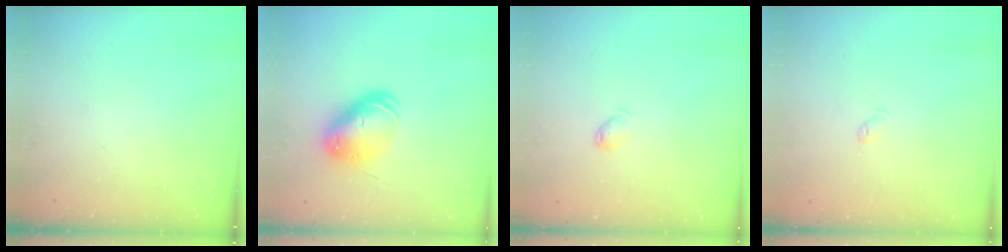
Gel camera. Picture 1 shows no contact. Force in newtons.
{"total": 9.6, "press": 9.4, "slide": 1.8}
{"total": 3.2, "press": 3.1, "slide": 0.4}
{"total": 2.6, "press": 2.6, "slide": 0.4}